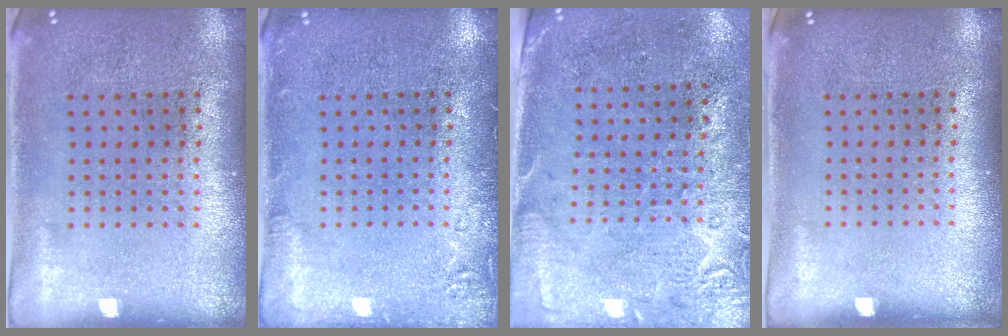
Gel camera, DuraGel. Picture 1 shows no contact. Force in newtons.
{"total": 1.8, "press": 1.7, "slide": 0.4}
{"total": 2.8, "press": 2.4, "slide": 1.4}
{"total": 0.0}